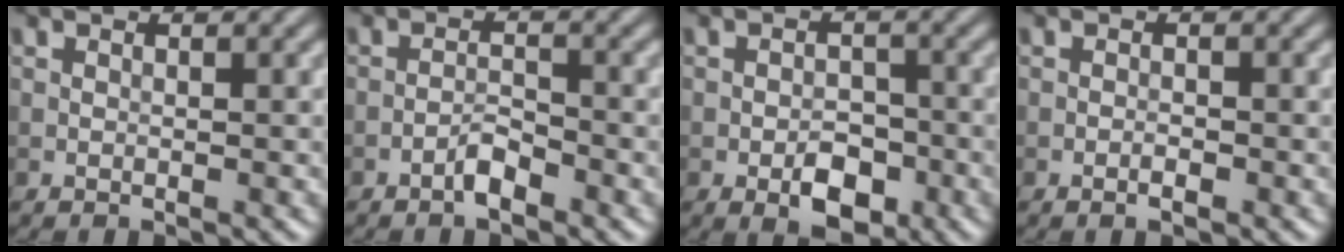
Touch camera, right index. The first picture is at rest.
{"total": 1.8, "force": [-1.3, 0.4, 1.1], "torque": [-0.020, 0.006, -0.027]}
{"total": 3.8, "force": [-1.7, 2.1, 2.6], "torque": [-0.035, 0.000, -0.028]}
{"total": 0.9, "force": [-0.5, 0.3, 0.7], "torque": [-0.013, 0.000, -0.009]}